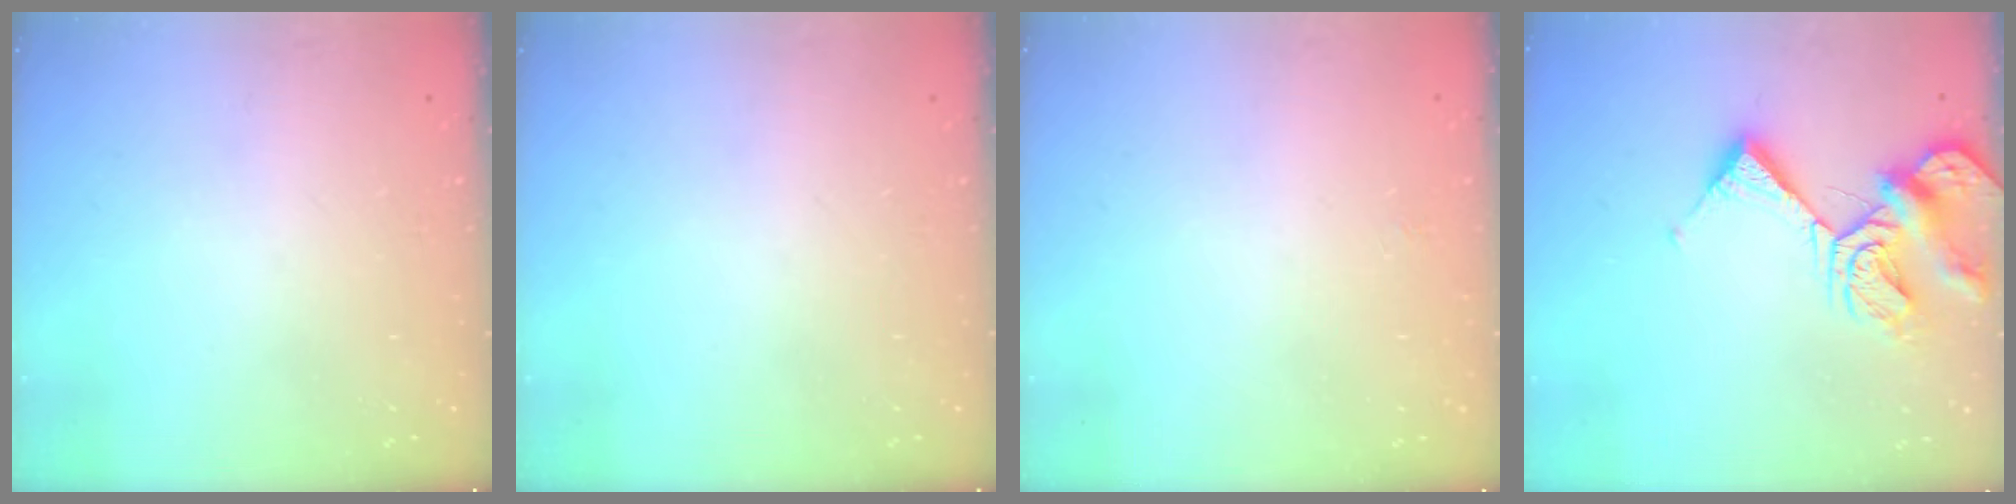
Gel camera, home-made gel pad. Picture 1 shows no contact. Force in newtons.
{"total": 0.0}
{"total": 2.3, "press": 2.3, "slide": 0.3}
{"total": 11.0, "press": 10.9, "slide": 1.3}